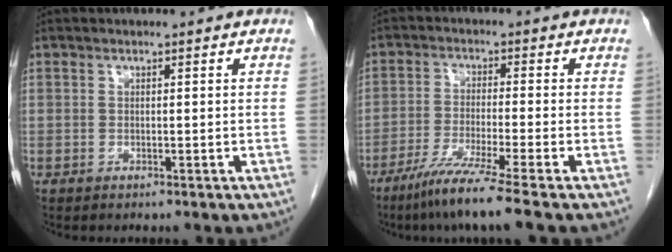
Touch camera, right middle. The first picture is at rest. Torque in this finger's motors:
{"motor_torque": [1.18, -0.96, 0.13, 0.09]}